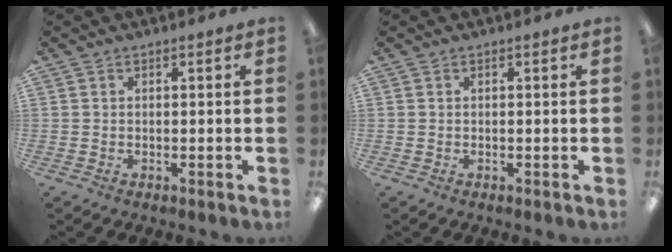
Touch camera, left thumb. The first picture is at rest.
{"total": 0.0}